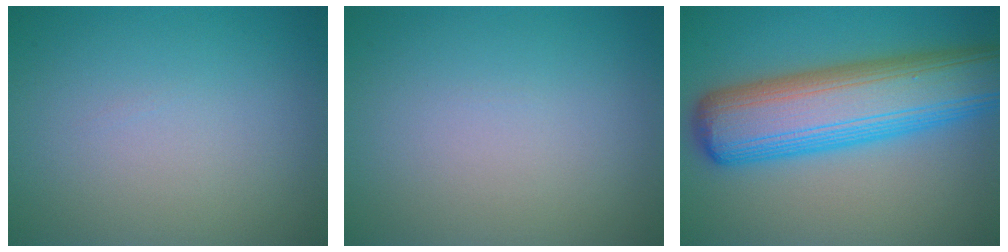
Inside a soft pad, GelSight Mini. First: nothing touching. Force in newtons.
{"total": 0.0}
{"total": 11.8, "press": 11.8, "slide": 0.3}